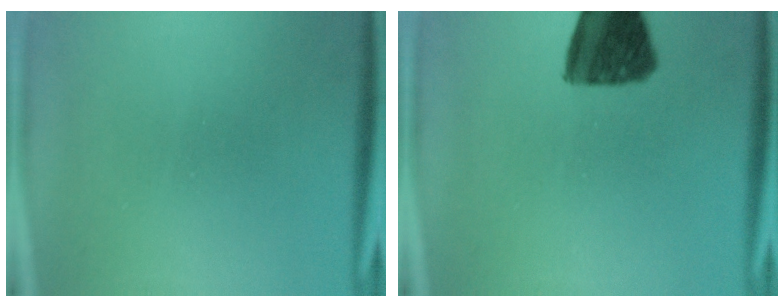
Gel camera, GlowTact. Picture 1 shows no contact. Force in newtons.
{"total": 11.2}